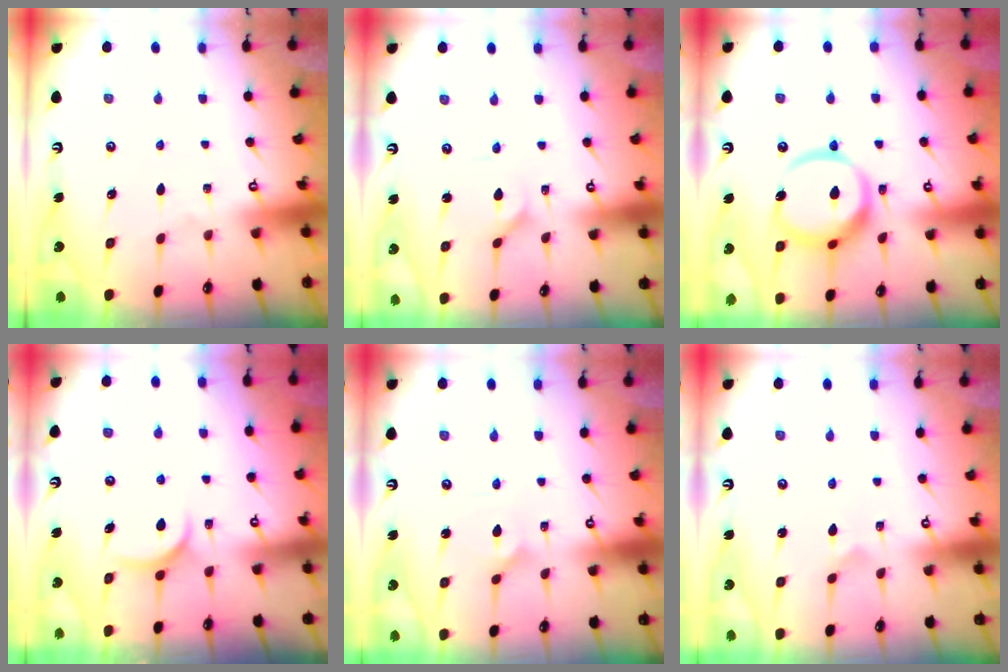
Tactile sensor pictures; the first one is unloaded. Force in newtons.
{"total": 1.5, "press": 1.4, "slide": 0.3}
{"total": 15.8, "press": 15.8, "slide": 1.6}
{"total": 7.2, "press": 7.2, "slide": 0.5}
{"total": 3.4, "press": 3.4, "slide": 0.1}
{"total": 1.7, "press": 1.6, "slide": 0.5}